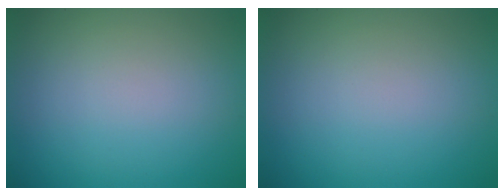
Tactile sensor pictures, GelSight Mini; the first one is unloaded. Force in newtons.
{"total": 0.0}